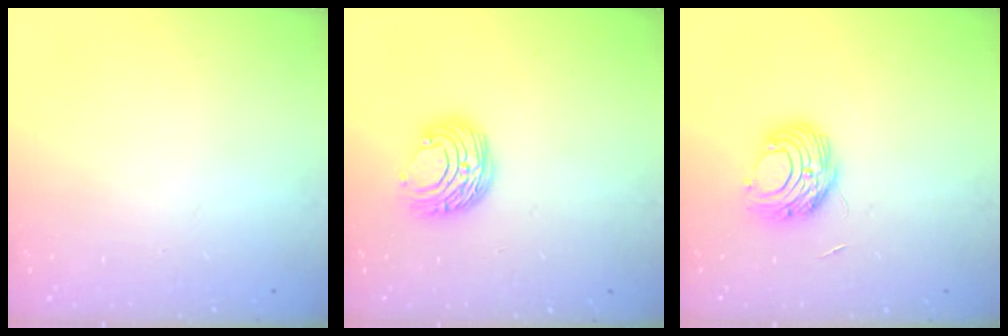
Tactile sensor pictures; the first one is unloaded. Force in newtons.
{"total": 8.7, "press": 8.6, "slide": 0.6}
{"total": 9.7, "press": 9.7, "slide": 0.9}